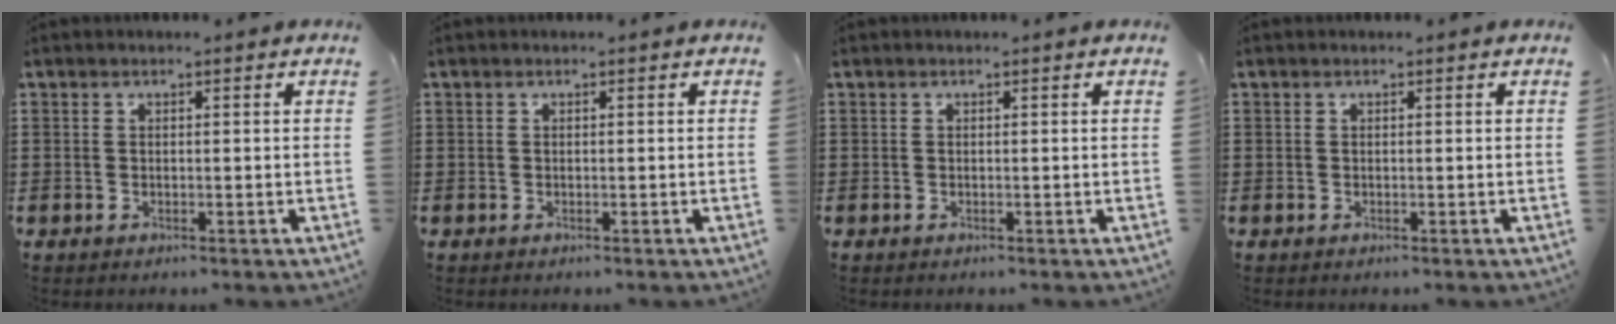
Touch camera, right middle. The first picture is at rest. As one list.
[{"total": 0.0}, {"total": 0.0}, {"total": 0.0}]